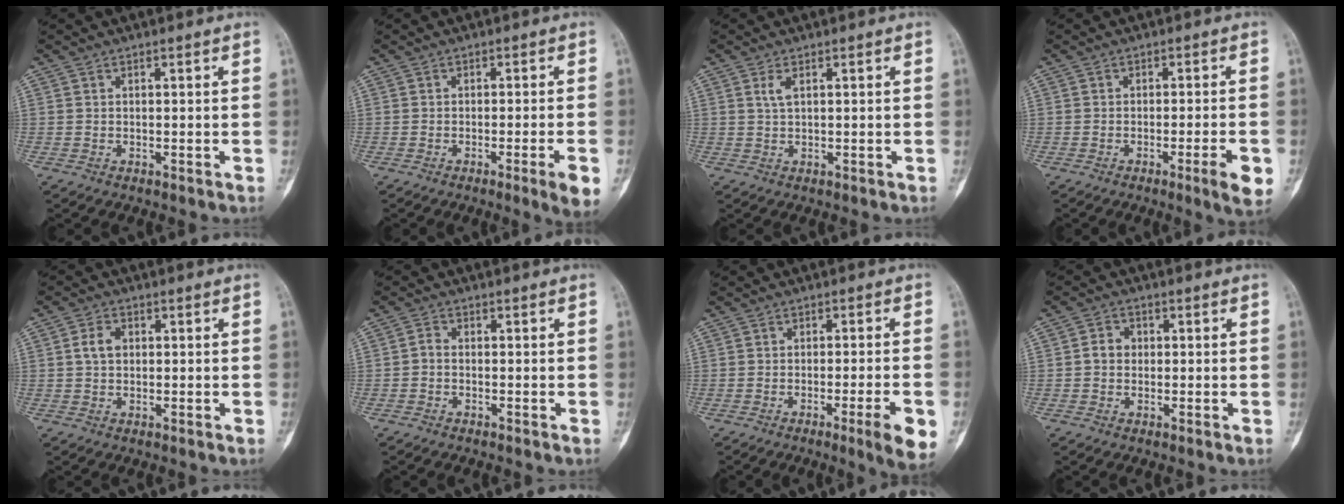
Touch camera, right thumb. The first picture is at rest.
{"total": 5.1, "force": [-2.2, 0.0, 4.6], "torque": [-0.066, -0.003, -0.032]}
{"total": 1.8, "force": [0.7, 0.6, 1.5], "torque": [-0.038, 0.003, 0.019]}
{"total": 5.6, "force": [-2.2, 0.4, 5.1], "torque": [-0.073, -0.001, -0.030]}
{"total": 3.3, "force": [0.5, 2.4, 2.3], "torque": [-0.043, 0.007, 0.007]}
{"total": 1.4, "force": [-0.6, 0.8, 0.9], "torque": [-0.018, 0.003, -0.018]}
{"total": 7.2, "force": [-2.9, 0.4, 6.6], "torque": [-0.091, -0.002, -0.039]}
{"total": 3.0, "force": [0.0, 2.6, 1.5], "torque": [-0.014, 0.011, -0.007]}